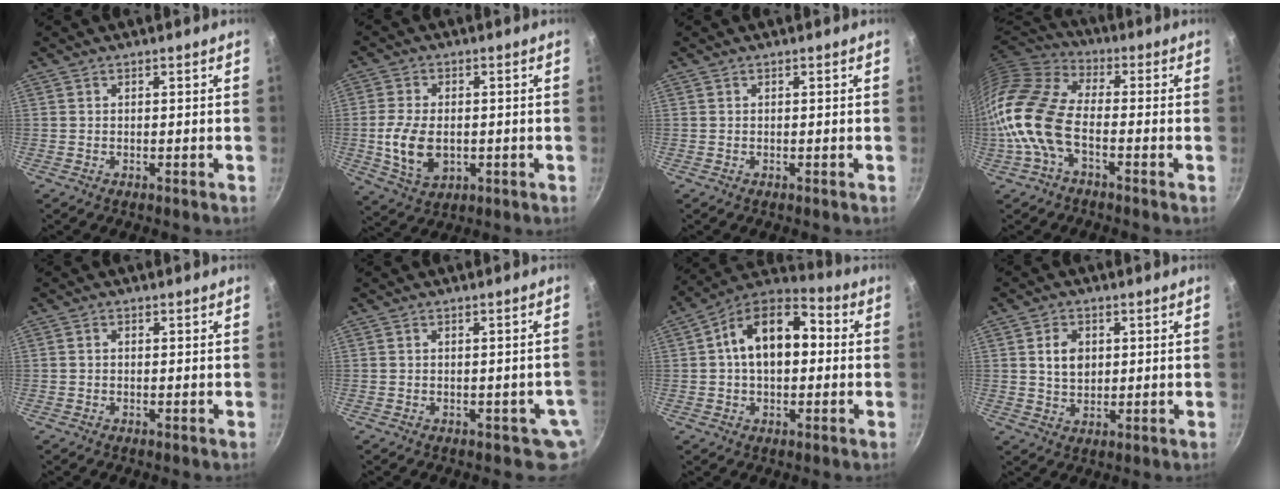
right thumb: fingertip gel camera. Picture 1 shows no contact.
{"total": 9.8, "force": [-1.0, 6.3, 7.4], "torque": [-0.142, 0.000, -0.010]}
{"total": 0.0}
{"total": 14.8, "force": [-3.8, 8.1, 11.8], "torque": [-0.224, 0.033, -0.094]}
{"total": 0.9, "force": [-0.1, 0.7, 0.5], "torque": [-0.008, 0.006, -0.002]}
{"total": 3.1, "force": [-0.8, 2.5, 1.8], "torque": [-0.006, 0.013, -0.001]}
{"total": 15.5, "force": [1.6, 9.7, 12.0], "torque": [-0.162, 0.036, 0.006]}
{"total": 5.5, "force": [1.2, 4.1, 3.5], "torque": [-0.045, -0.003, 0.023]}